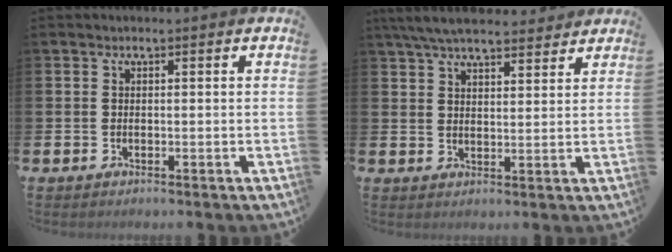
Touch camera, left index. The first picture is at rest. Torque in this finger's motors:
{"motor_torque": [1.01, -1.12, 0.87, 0.21]}